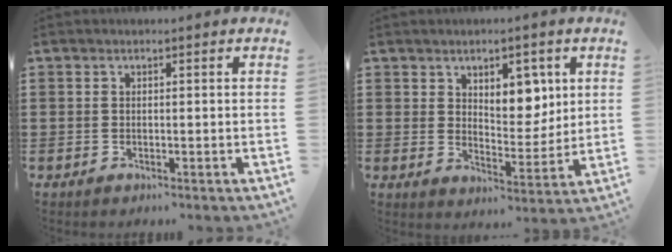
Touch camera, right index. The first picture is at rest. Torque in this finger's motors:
{"motor_torque": [0.20, 0.18, 0.42, 0.02]}